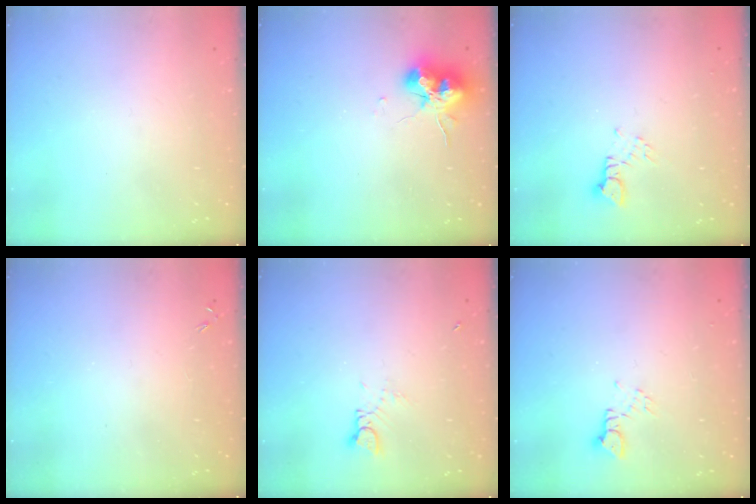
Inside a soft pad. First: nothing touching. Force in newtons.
{"total": 13.8, "press": 13.7, "slide": 1.3}
{"total": 2.4, "press": 2.4, "slide": 0.1}
{"total": 0.0}
{"total": 2.1, "press": 2.0, "slide": 0.3}
{"total": 2.2, "press": 2.2, "slide": 0.3}